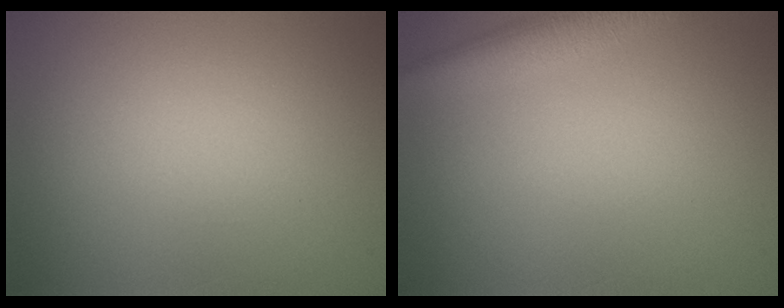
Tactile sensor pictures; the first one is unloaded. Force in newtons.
{"total": 4.1, "press": 4.0, "slide": 0.3}